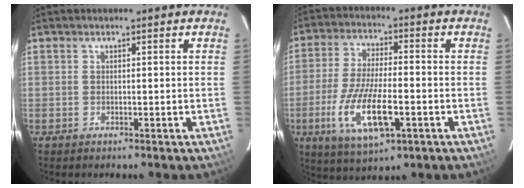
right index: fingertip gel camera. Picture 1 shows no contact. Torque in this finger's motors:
{"motor_torque": [1.14, -1.00, 0.38, 0.21]}